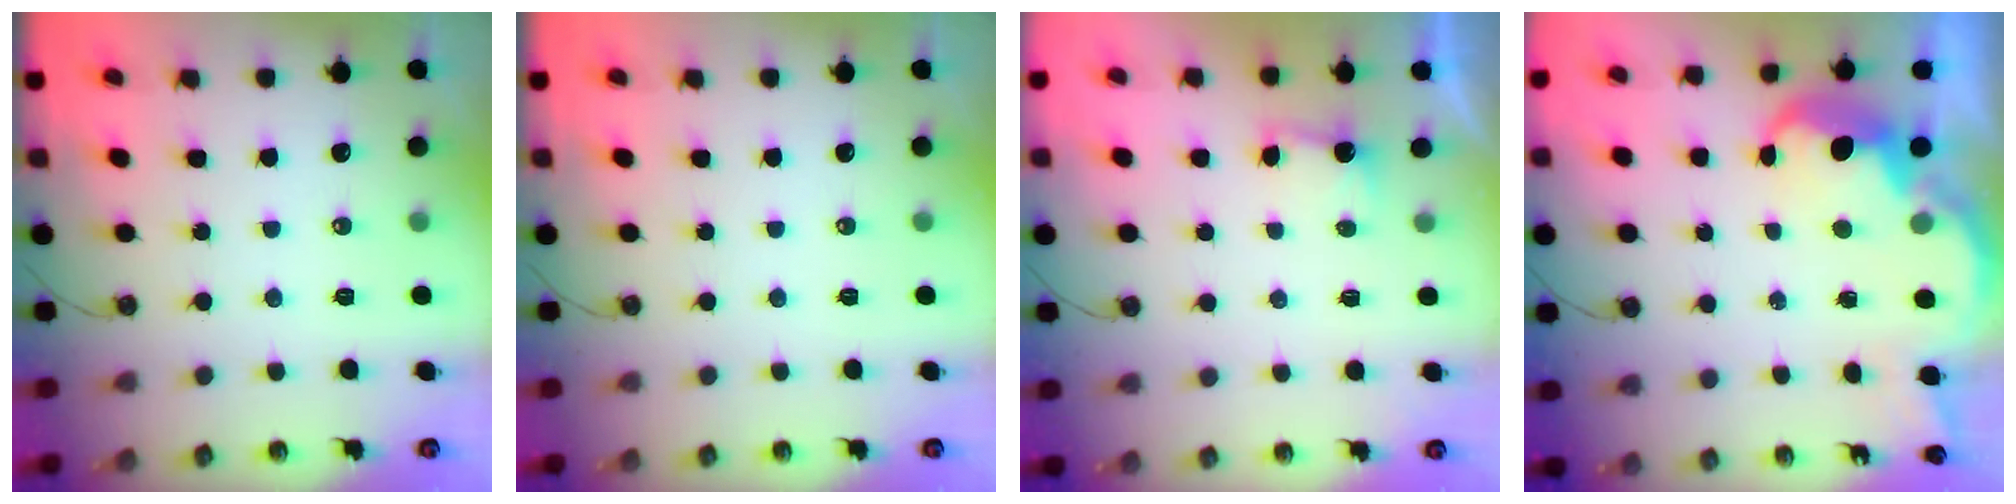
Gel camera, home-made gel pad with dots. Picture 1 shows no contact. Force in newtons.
{"total": 0.0}
{"total": 2.4, "press": 2.3, "slide": 0.9}
{"total": 6.9, "press": 6.9, "slide": 0.6}